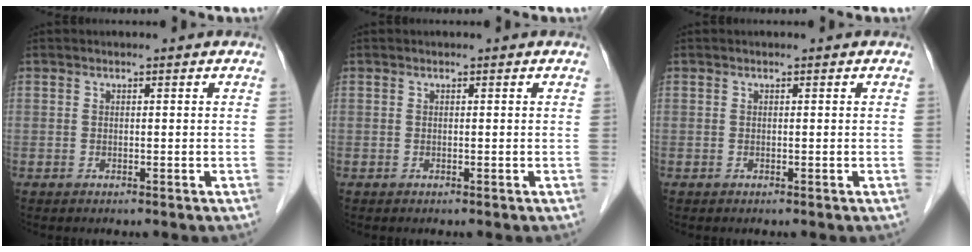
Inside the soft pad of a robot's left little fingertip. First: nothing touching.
{"total": 0.0}
{"total": 0.0}